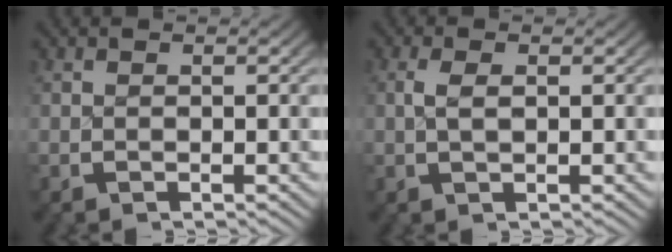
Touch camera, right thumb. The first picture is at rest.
{"total": 1.5, "force": [0.3, 0.6, 1.3], "torque": [-0.028, 0.003, 0.008]}